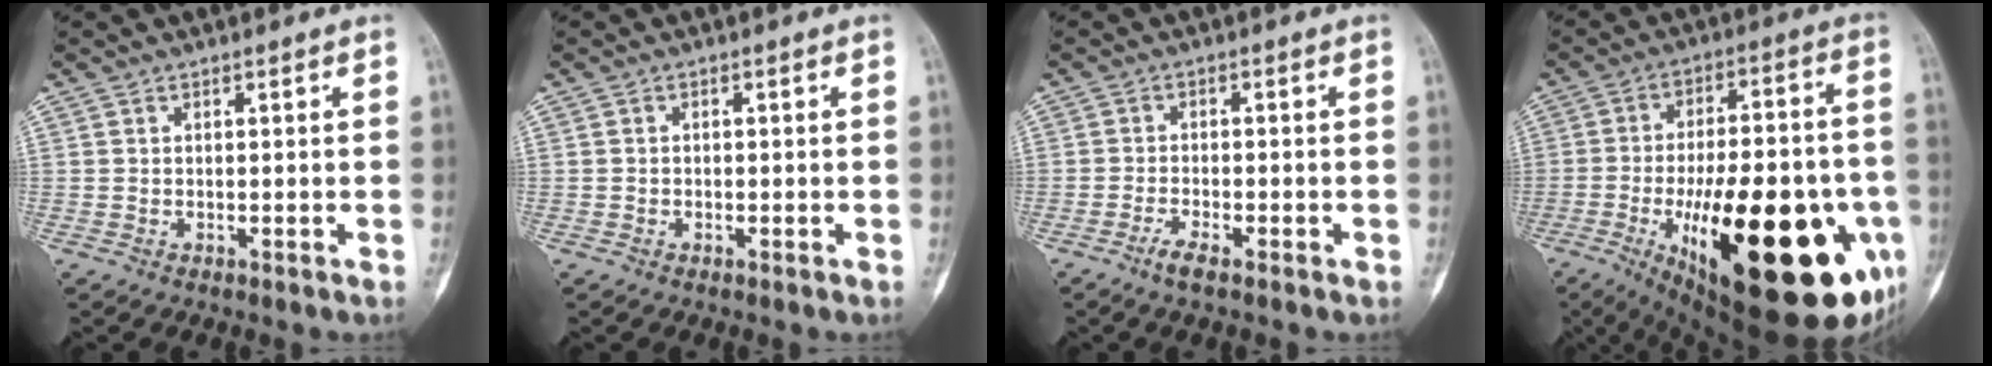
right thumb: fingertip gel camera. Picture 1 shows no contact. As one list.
[{"total": 0.6, "force": [-0.3, 0.6, 0.1], "torque": [0.006, 0.004, -0.009]}, {"total": 2.8, "force": [-2.0, 0.6, 1.9], "torque": [-0.048, 0.005, -0.042]}, {"total": 35.2, "force": [-11.0, 12.6, 30.9], "torque": [-0.407, 0.000, -0.143]}]